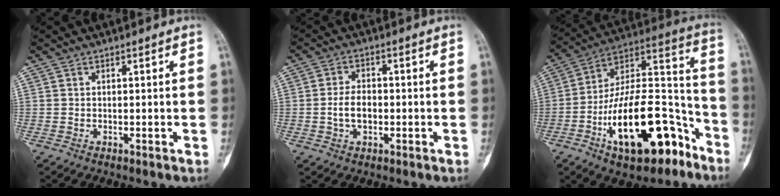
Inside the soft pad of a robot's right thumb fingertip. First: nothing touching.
{"total": 5.1, "force": [-0.8, 3.3, 3.8], "torque": [-0.066, 0.012, -0.015]}
{"total": 26.2, "force": [-12.2, 11.7, 20.0], "torque": [-0.314, 0.089, -0.193]}